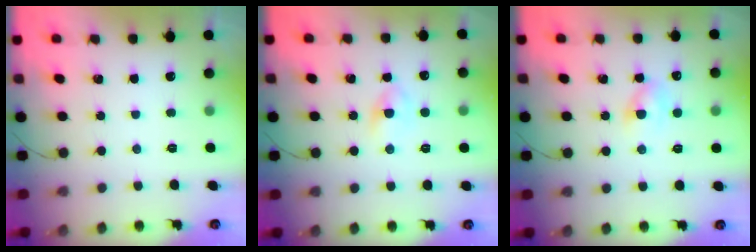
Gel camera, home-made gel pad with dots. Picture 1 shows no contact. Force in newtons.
{"total": 3.1, "press": 2.8, "slide": 1.2}
{"total": 2.7, "press": 2.5, "slide": 1.1}